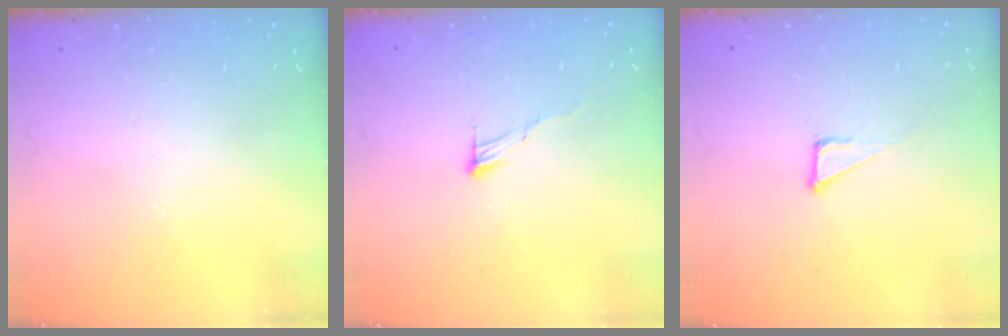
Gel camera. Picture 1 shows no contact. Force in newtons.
{"total": 6.1, "press": 6.1, "slide": 0.3}
{"total": 3.8, "press": 3.8, "slide": 0.2}